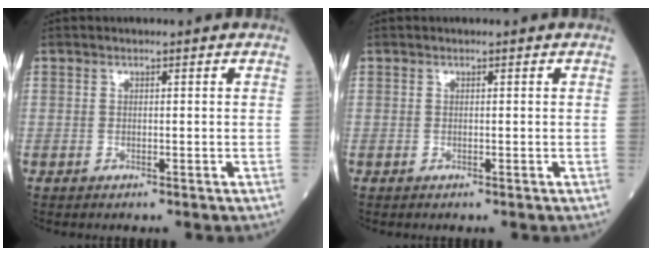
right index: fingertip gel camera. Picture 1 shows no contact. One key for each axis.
{"total": 0.0}